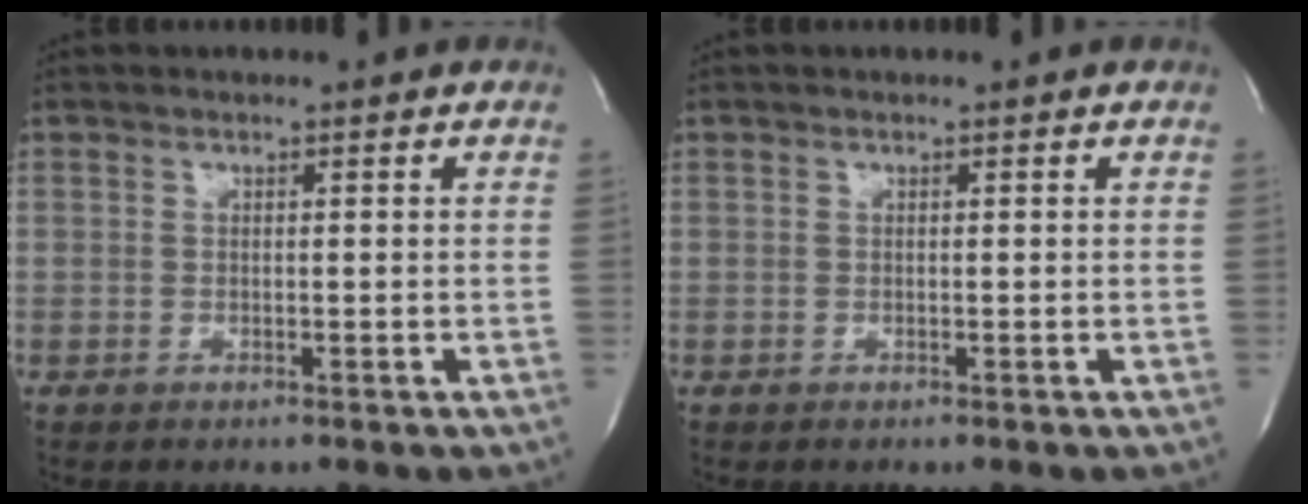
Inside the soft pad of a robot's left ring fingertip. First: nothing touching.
{"total": 0.0}